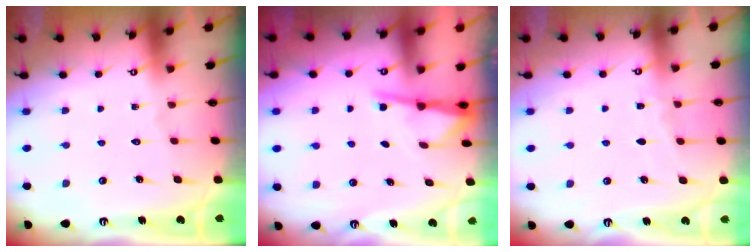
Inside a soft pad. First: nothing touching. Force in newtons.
{"total": 2.4, "press": 2.4, "slide": 0.3}
{"total": 2.8, "press": 2.8, "slide": 0.4}